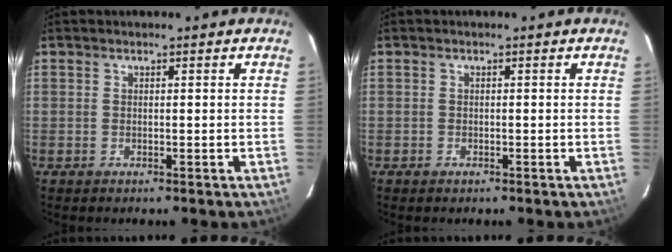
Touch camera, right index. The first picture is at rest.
{"total": 0.8, "force": [-0.5, 0.6, 0.1], "torque": [0.000, 0.002, -0.008]}